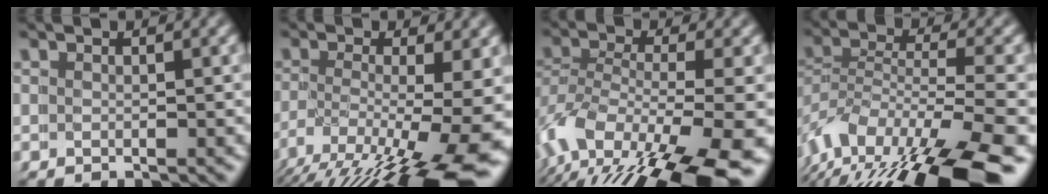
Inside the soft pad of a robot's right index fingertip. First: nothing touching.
{"total": 8.3, "force": [-1.5, 2.7, 7.7], "torque": [-0.132, -0.031, -0.011]}
{"total": 8.6, "force": [-2.8, 4.2, 6.9], "torque": [-0.145, -0.036, -0.031]}
{"total": 8.7, "force": [-3.8, 4.5, 6.4], "torque": [-0.135, -0.040, -0.049]}